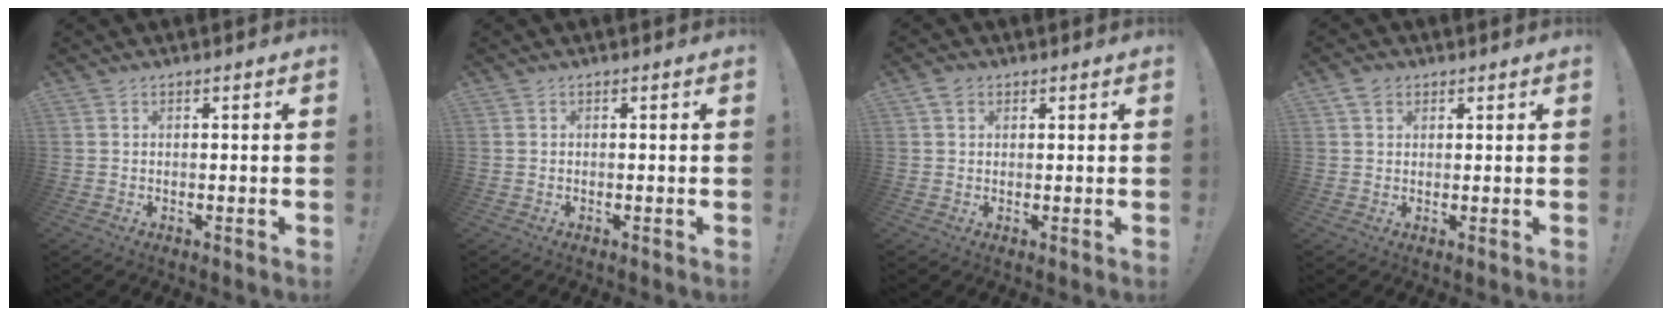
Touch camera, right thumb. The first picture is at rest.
{"total": 0.0}
{"total": 2.9, "force": [1.4, 2.2, 1.3], "torque": [-0.019, 0.002, 0.025]}
{"total": 3.2, "force": [1.6, 2.4, 1.3], "torque": [-0.022, 0.000, 0.030]}